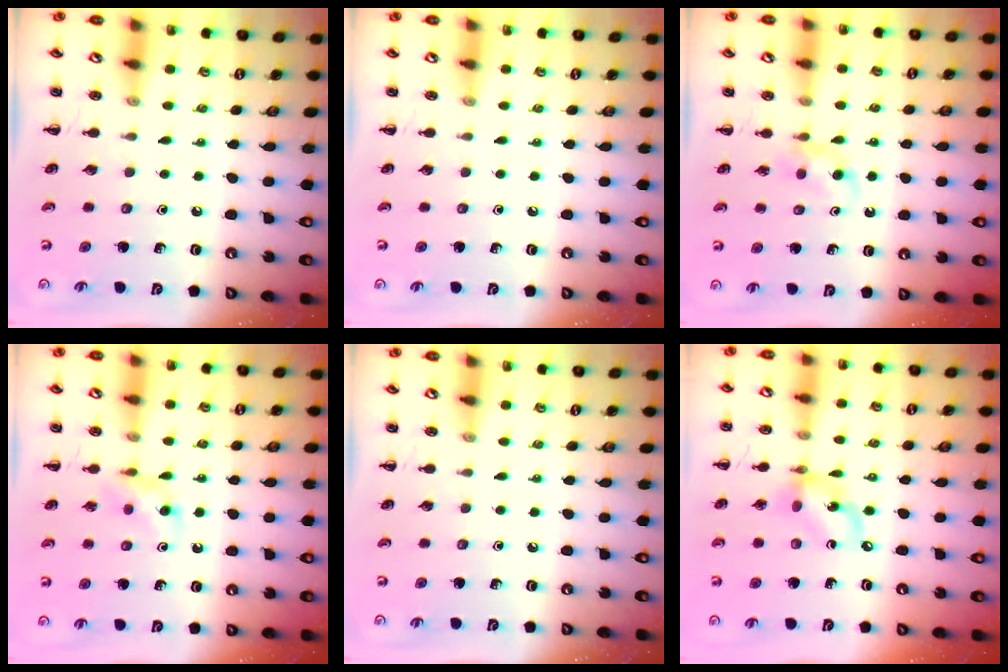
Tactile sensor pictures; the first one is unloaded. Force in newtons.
{"total": 0.0}
{"total": 2.9, "press": 2.6, "slide": 1.3}
{"total": 5.4, "press": 5.0, "slide": 2.0}
{"total": 0.0}
{"total": 10.2, "press": 10.0, "slide": 2.0}